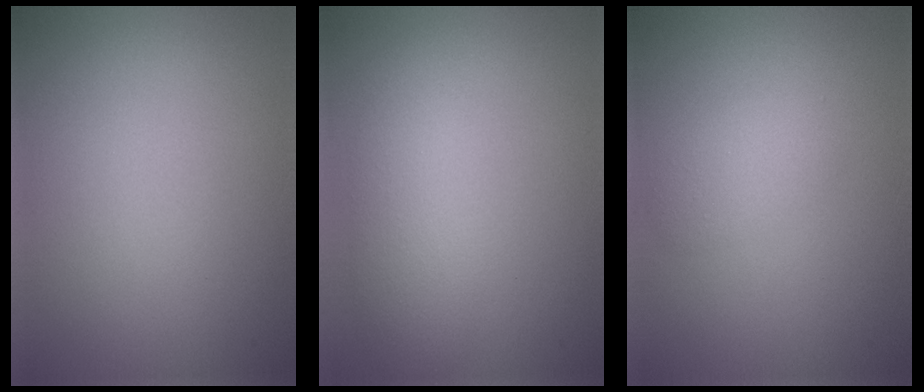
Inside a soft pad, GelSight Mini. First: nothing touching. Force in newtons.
{"total": 4.0, "press": 4.0, "slide": 0.2}
{"total": 1.8, "press": 1.8, "slide": 0.1}